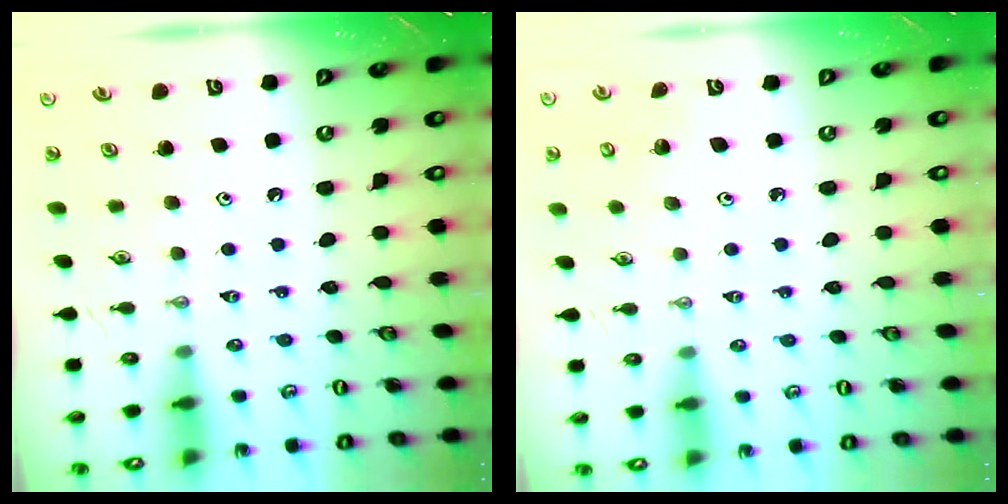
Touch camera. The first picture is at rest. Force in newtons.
{"total": 3.7, "press": 3.7, "slide": 0.4}